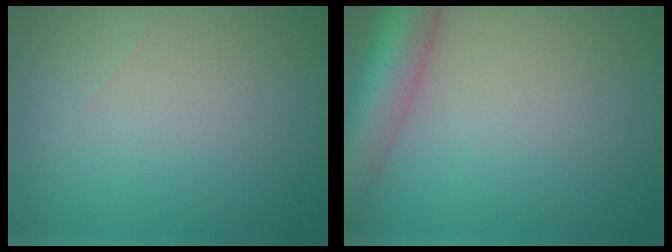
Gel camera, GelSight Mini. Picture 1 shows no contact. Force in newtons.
{"total": 7.8, "press": 7.8, "slide": 0.4}